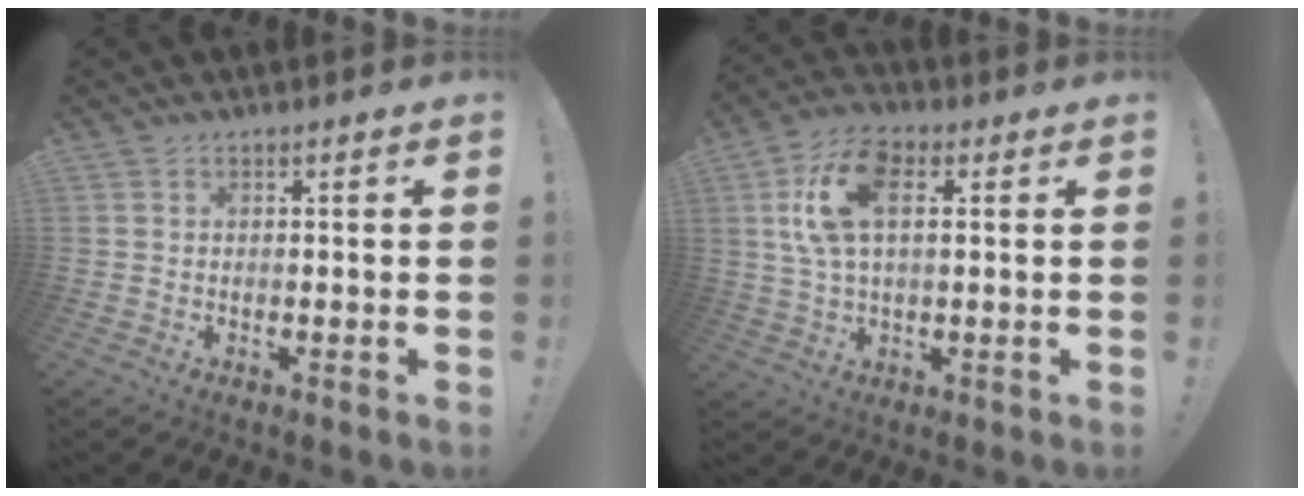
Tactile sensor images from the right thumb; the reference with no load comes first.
{"total": 13.7, "force": [4.1, 7.2, 10.9], "torque": [-0.198, 0.002, 0.075]}